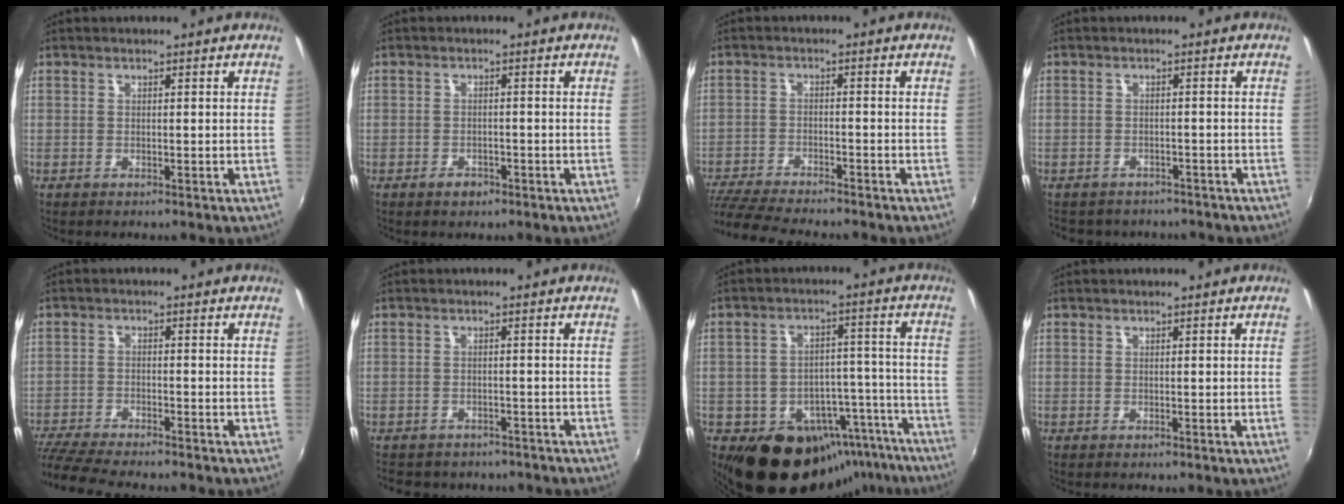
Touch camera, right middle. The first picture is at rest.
{"total": 2.0, "force": [-1.4, 1.2, 0.8], "torque": [-0.015, -0.001, -0.023]}
{"total": 12.1, "force": [-10.8, 1.7, 5.2], "torque": [-0.130, -0.027, -0.186]}
{"total": 7.4, "force": [-6.3, 3.2, 2.2], "torque": [-0.053, -0.016, -0.086]}
{"total": 11.2, "force": [-10.0, 1.3, 4.9], "torque": [-0.127, -0.029, -0.177]}
{"total": 8.7, "force": [-7.2, 3.9, 3.0], "torque": [-0.071, -0.016, -0.097]}
{"total": 19.5, "force": [-14.2, 11.5, 6.8], "torque": [-0.120, 0.049, -0.170]}
{"total": 1.1, "force": [0.0, -0.6, 0.9], "torque": [-0.005, -0.008, 0.001]}